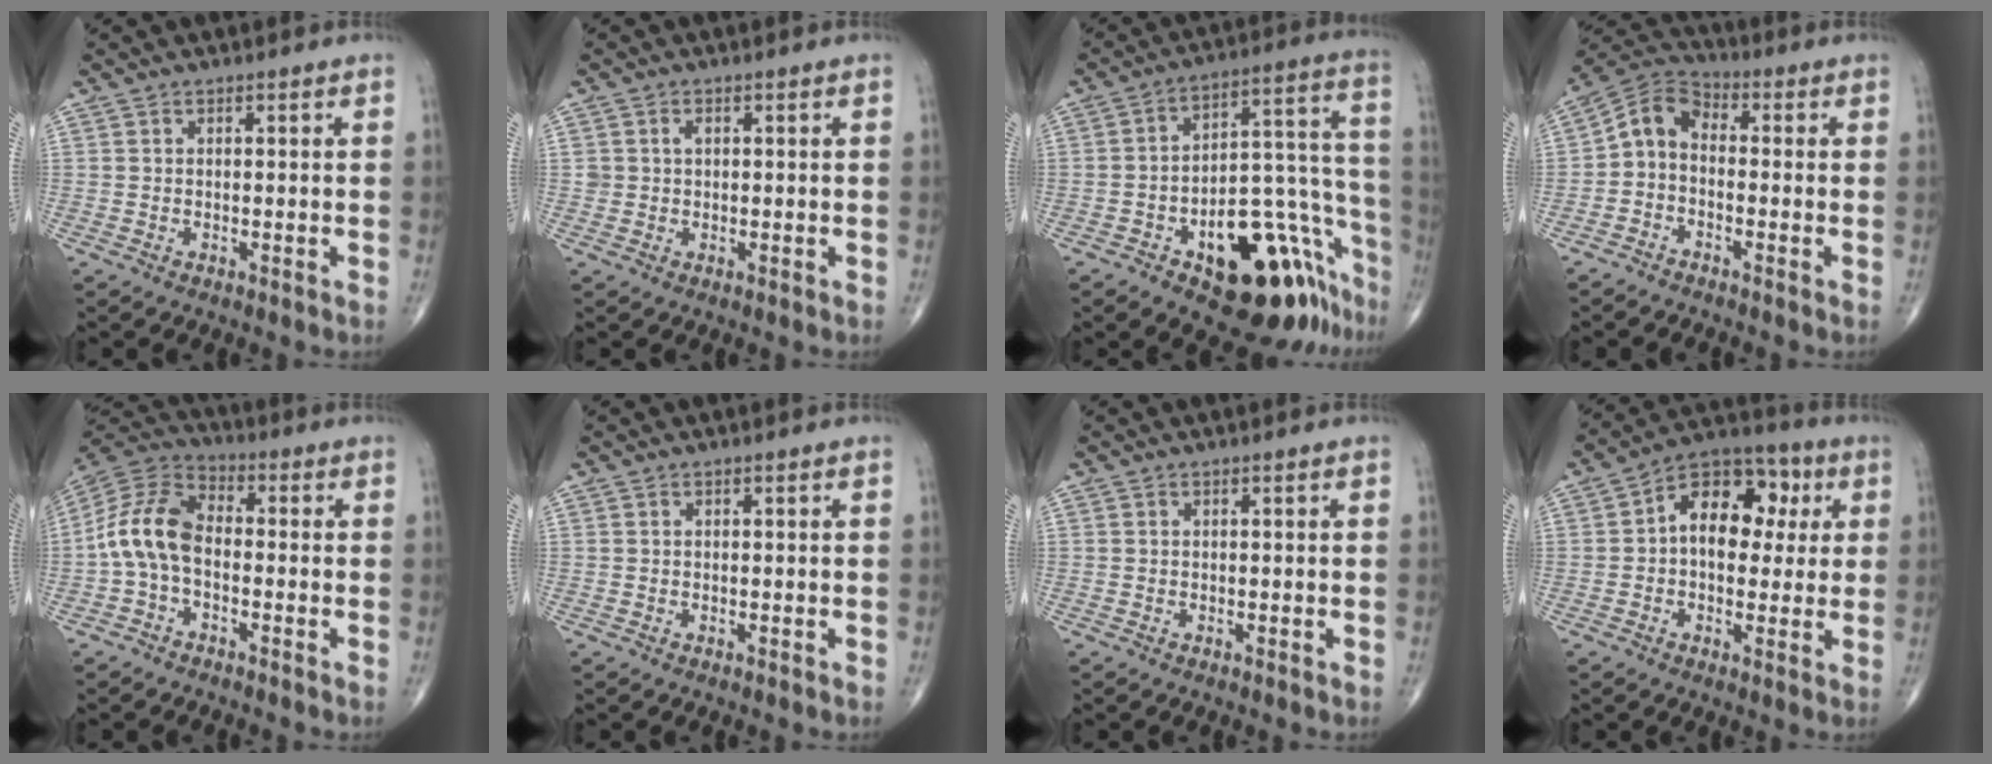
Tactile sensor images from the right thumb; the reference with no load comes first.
{"total": 1.5, "force": [0.4, 1.2, 0.8], "torque": [-0.009, 0.000, 0.007]}
{"total": 24.0, "force": [-12.9, 10.9, 17.1], "torque": [-0.133, 0.118, -0.176]}
{"total": 6.9, "force": [-1.2, 4.8, 4.8], "torque": [-0.077, 0.032, -0.043]}
{"total": 10.9, "force": [-1.6, 6.7, 8.5], "torque": [-0.166, 0.034, -0.045]}
{"total": 0.0}
{"total": 0.0}
{"total": 12.8, "force": [1.8, 8.6, 9.3], "torque": [-0.099, 0.026, 0.015]}